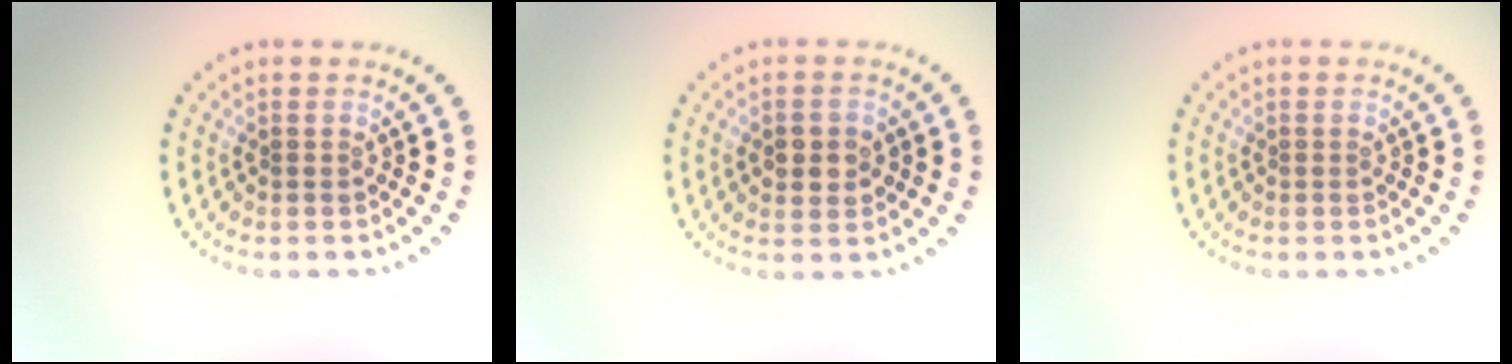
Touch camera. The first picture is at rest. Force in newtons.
{"total": 2.4, "press": 2.4, "slide": 0.2}
{"total": 0.0}